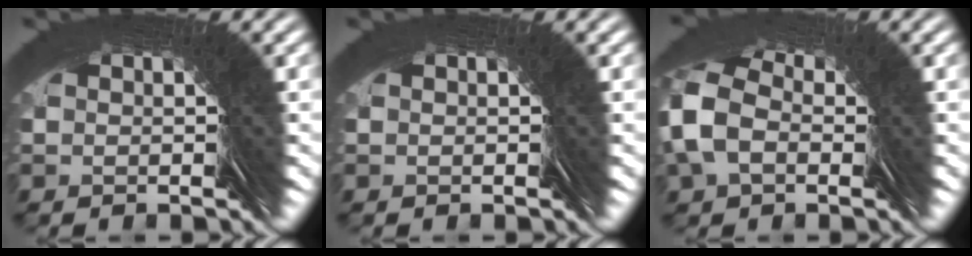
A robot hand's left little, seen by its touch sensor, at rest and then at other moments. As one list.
[{"total": 0.0}, {"total": 6.1, "force": [2.0, 4.9, 3.0], "torque": [-0.062, 0.018, 0.018]}]